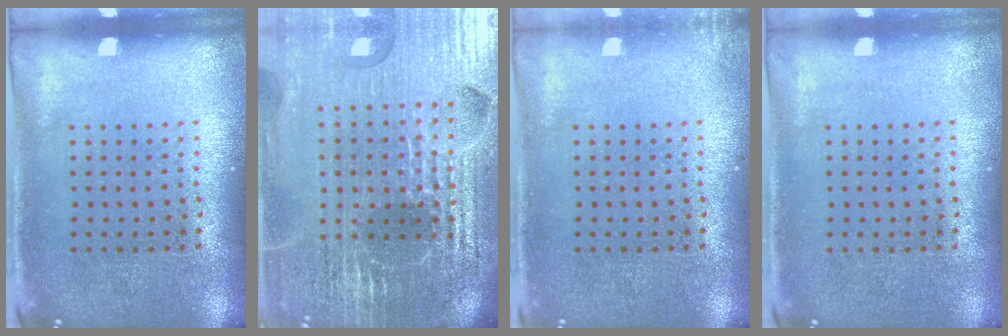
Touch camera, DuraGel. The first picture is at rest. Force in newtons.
{"total": 6.4, "press": 5.6, "slide": 3.0}
{"total": 0.7, "press": 0.7, "slide": 0.1}
{"total": 0.0}